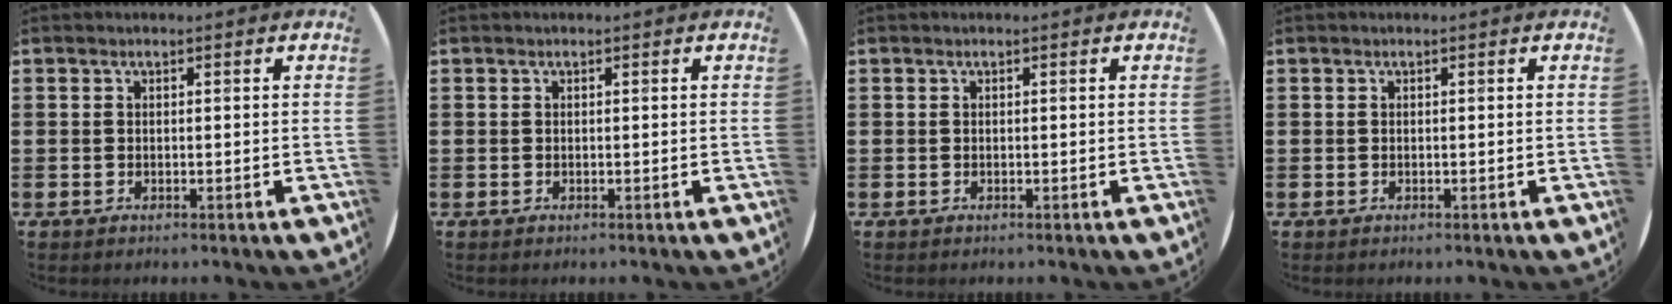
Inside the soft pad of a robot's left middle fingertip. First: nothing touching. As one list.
[{"total": 0.0}, {"total": 0.0}, {"total": 0.0}]